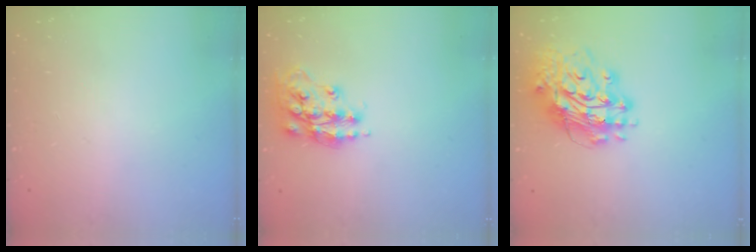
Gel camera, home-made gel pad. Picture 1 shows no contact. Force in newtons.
{"total": 14.5, "press": 14.5, "slide": 1.0}
{"total": 15.8, "press": 15.7, "slide": 1.7}